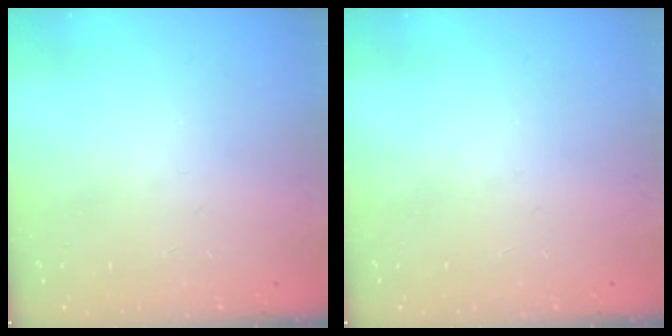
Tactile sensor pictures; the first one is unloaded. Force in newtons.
{"total": 0.0}